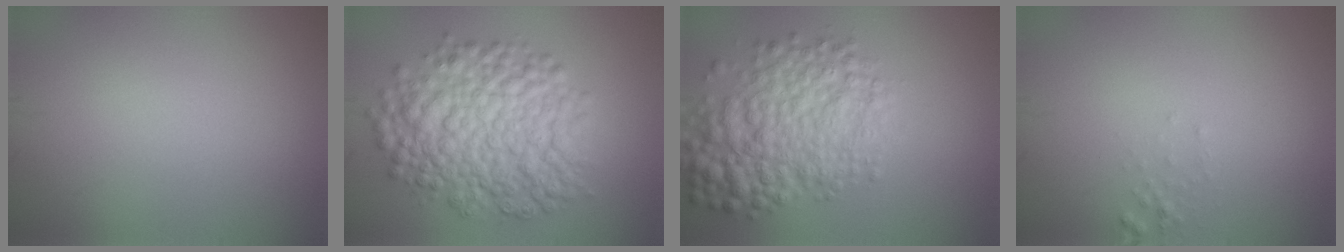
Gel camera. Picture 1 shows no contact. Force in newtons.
{"total": 8.9, "press": 8.9, "slide": 0.2}
{"total": 7.4, "press": 7.4, "slide": 0.2}
{"total": 0.6, "press": 0.6, "slide": 0.1}